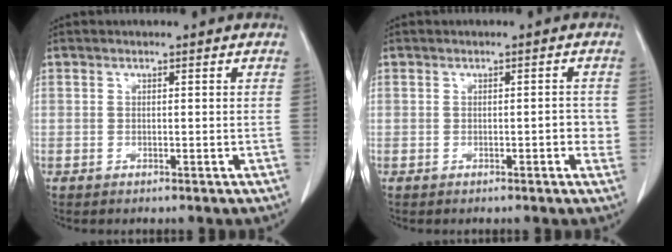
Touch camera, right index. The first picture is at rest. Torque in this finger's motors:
{"motor_torque": [0.36, -0.15, 0.20, 0.03]}